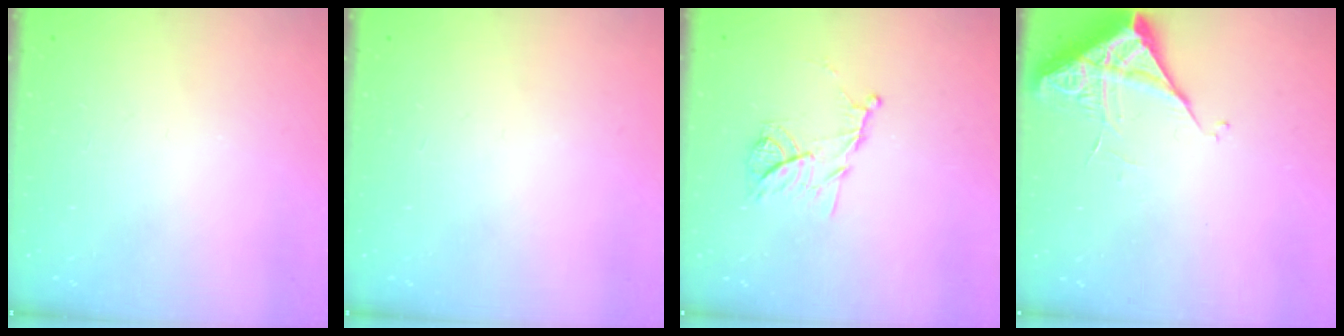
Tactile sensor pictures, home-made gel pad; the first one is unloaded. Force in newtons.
{"total": 0.0}
{"total": 10.0, "press": 10.0, "slide": 1.0}
{"total": 5.8, "press": 5.8, "slide": 0.2}